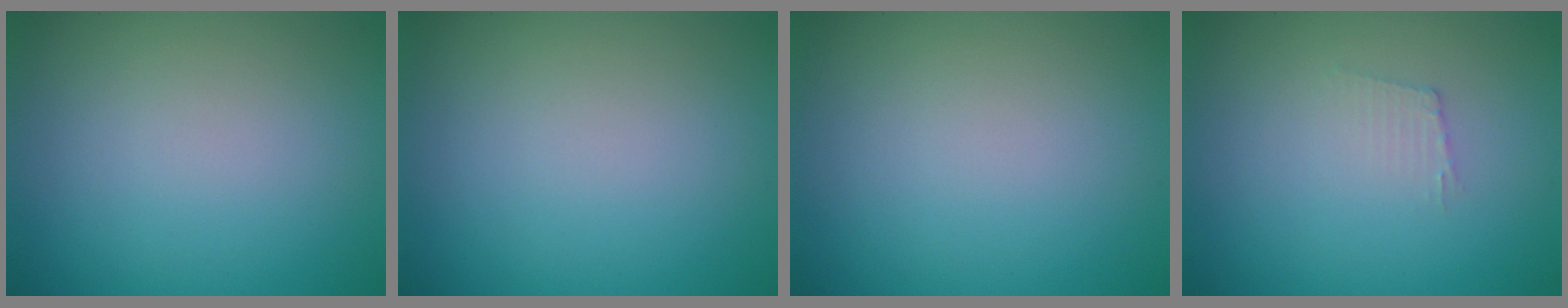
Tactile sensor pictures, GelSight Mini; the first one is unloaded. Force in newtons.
{"total": 0.0}
{"total": 0.0}
{"total": 1.1, "press": 1.0, "slide": 0.2}